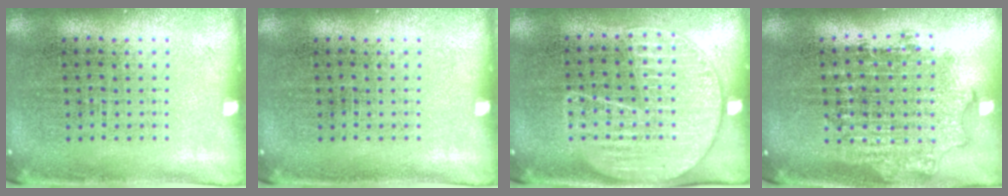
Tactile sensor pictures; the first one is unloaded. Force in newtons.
{"total": 0.0}
{"total": 1.8, "press": 1.6, "slide": 0.8}
{"total": 1.8, "press": 1.4, "slide": 1.1}